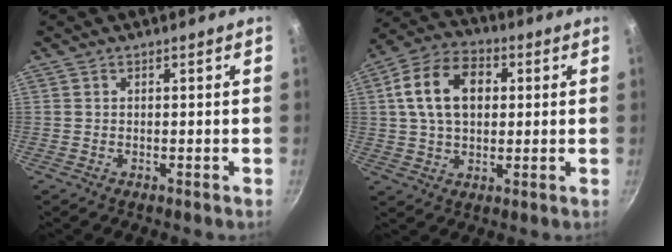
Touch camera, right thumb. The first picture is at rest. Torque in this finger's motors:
{"motor_torque": [0.49, 2.20, 0.93, -0.09, 0.24]}